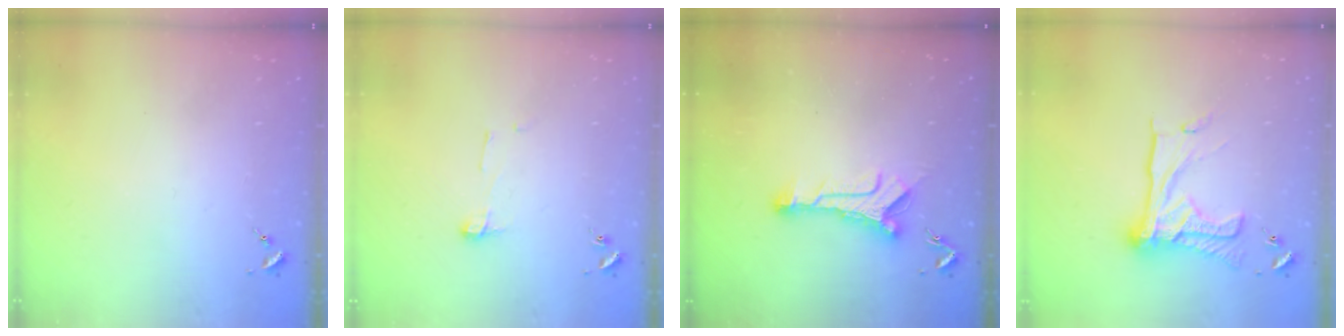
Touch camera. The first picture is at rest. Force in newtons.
{"total": 4.5, "press": 4.5, "slide": 0.5}
{"total": 10.9, "press": 10.9, "slide": 0.9}
{"total": 19.5, "press": 19.5, "slide": 1.2}